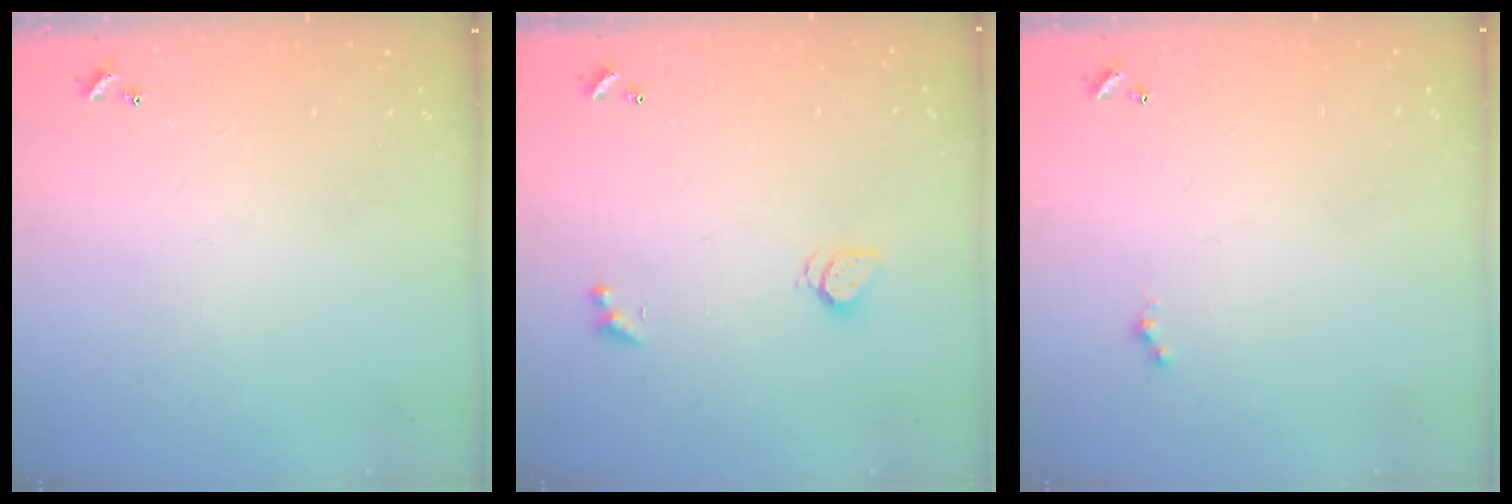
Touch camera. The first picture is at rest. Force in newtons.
{"total": 2.0, "press": 2.0, "slide": 0.3}
{"total": 0.8, "press": 0.5, "slide": 0.5}